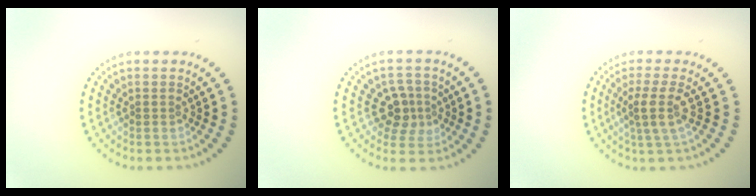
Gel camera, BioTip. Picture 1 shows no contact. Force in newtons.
{"total": 2.8, "press": 2.5, "slide": 1.2}
{"total": 2.8, "press": 2.1, "slide": 1.8}